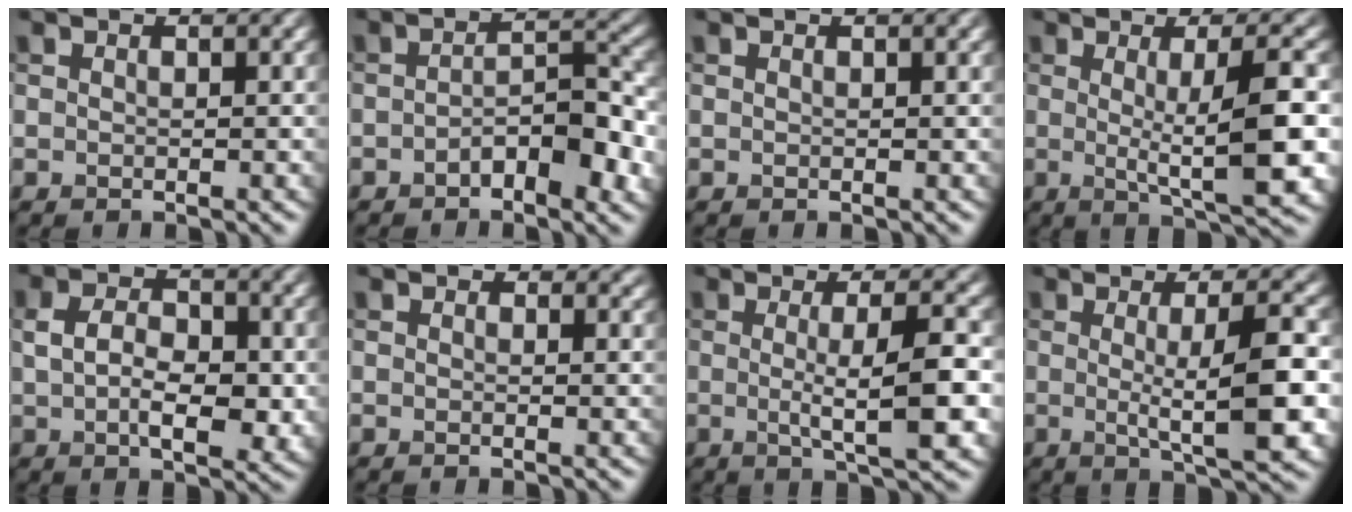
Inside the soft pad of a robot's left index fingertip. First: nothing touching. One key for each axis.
{"total": 4.9, "fx": -1.7, "fy": 2.2, "fz": 4.1, "tx": -0.062, "ty": 0.009, "tz": -0.028}
{"total": 0.6, "fx": 0.4, "fy": 0.1, "fz": 0.4, "tx": -0.003, "ty": 0.005, "tz": 0.006}
{"total": 7.7, "fx": -0.1, "fy": 1.5, "fz": 7.5, "tx": -0.100, "ty": -0.004, "tz": 0.002}
{"total": 5.8, "fx": 0.1, "fy": 3.4, "fz": 4.8, "tx": -0.080, "ty": -0.005, "tz": 0.001}
{"total": 1.0, "fx": 0.5, "fy": 0.7, "fz": 0.4, "tx": -0.003, "ty": -0.004, "tz": 0.004}
{"total": 6.2, "fx": -0.3, "fy": 1.2, "fz": 6.1, "tx": -0.087, "ty": -0.004, "tz": -0.003}
{"total": 7.0, "fx": -0.2, "fy": 1.4, "fz": 6.8, "tx": -0.094, "ty": -0.005, "tz": -0.001}